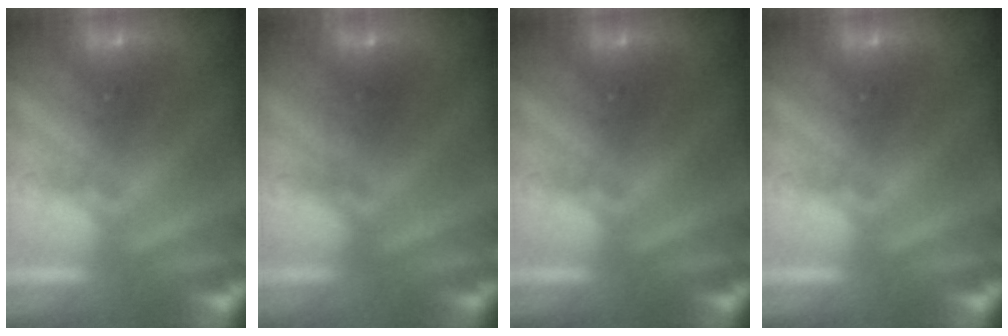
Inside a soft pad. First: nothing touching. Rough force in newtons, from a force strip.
{"total": 2.4}
{"total": 0.0}
{"total": 0.0}